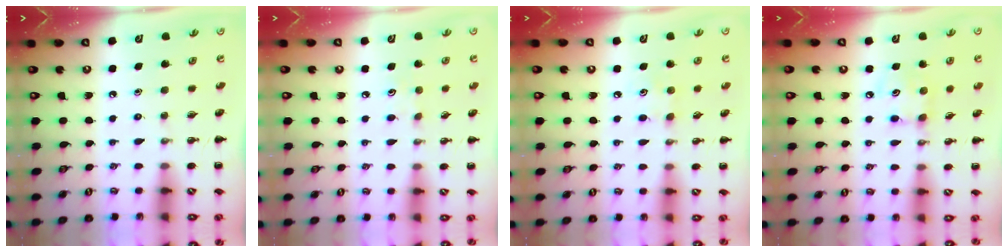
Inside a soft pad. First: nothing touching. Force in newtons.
{"total": 5.6, "press": 5.4, "slide": 1.6}
{"total": 4.6, "press": 4.5, "slide": 1.1}
{"total": 6.0, "press": 6.0, "slide": 0.5}